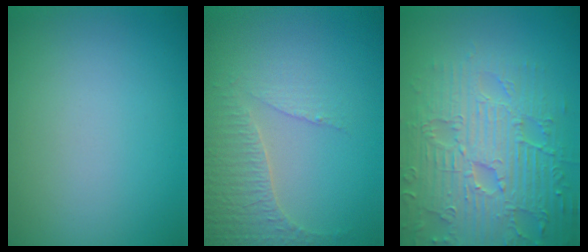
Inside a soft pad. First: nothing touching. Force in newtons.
{"total": 3.3, "press": 3.0, "slide": 1.6}
{"total": 9.0, "press": 6.5, "slide": 6.2}